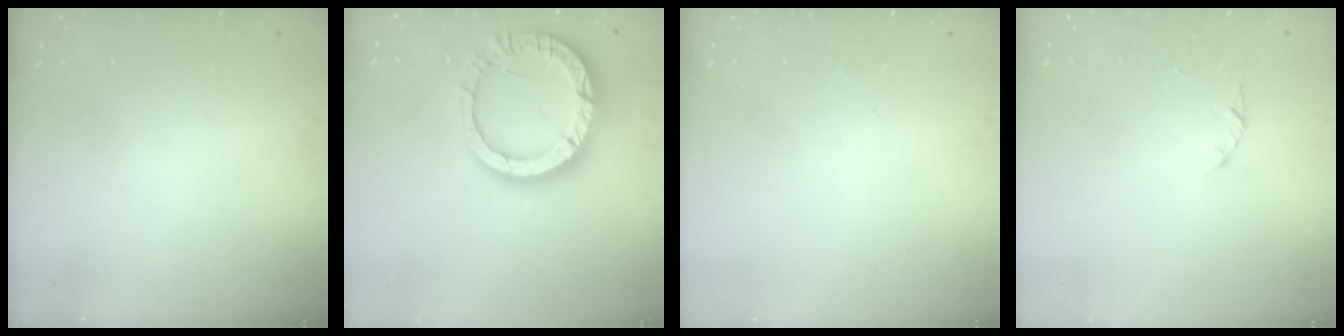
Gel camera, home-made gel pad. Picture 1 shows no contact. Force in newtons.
{"total": 13.6, "press": 13.5, "slide": 1.1}
{"total": 0.0}
{"total": 1.4, "press": 1.4, "slide": 0.3}